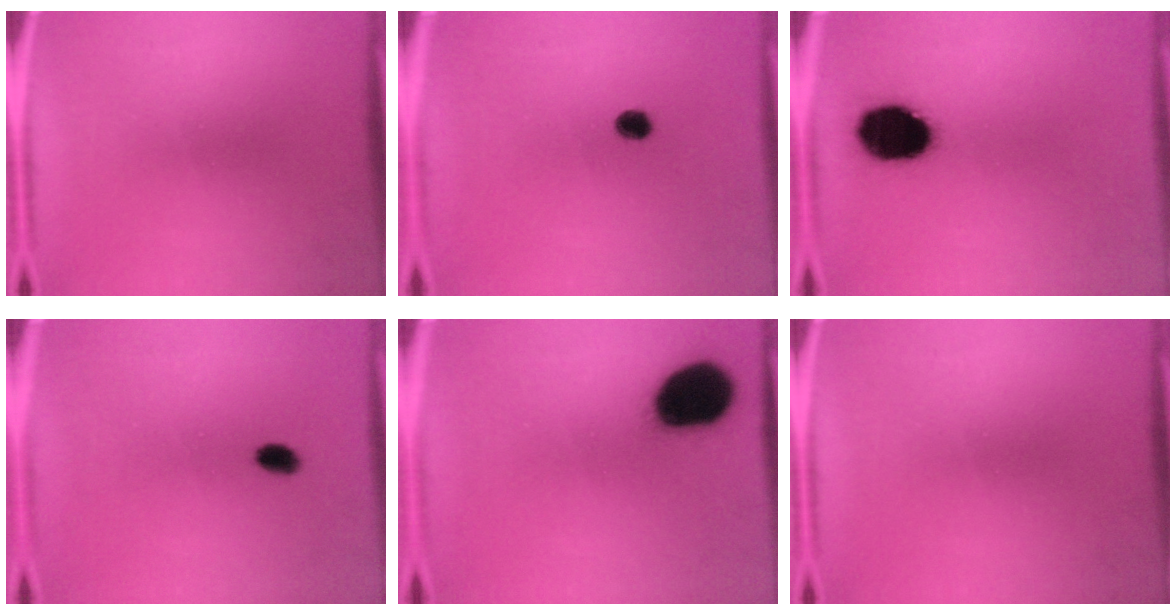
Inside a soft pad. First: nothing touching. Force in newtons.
{"total": 2.7}
{"total": 15.9}
{"total": 2.4}
{"total": 17.0}
{"total": 0.0}